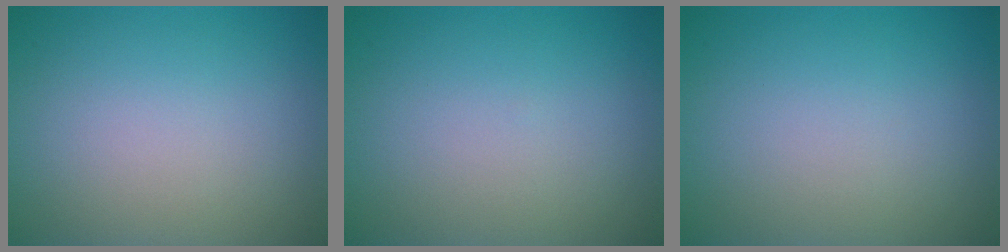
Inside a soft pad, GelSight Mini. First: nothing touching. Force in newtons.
{"total": 0.0}
{"total": 0.0}